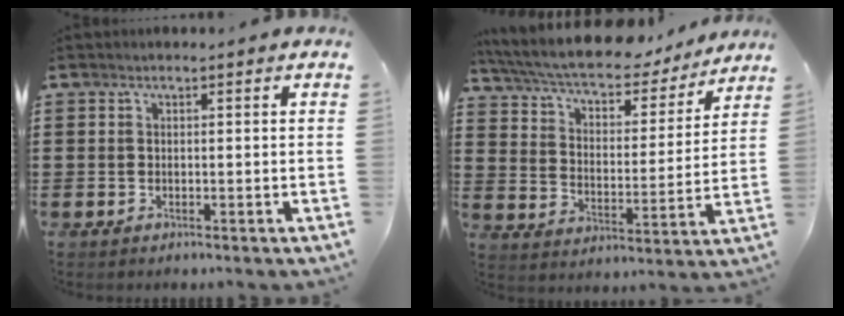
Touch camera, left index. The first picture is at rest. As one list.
[{"total": 7.0, "force": [6.3, 1.1, 2.9], "torque": [-0.083, -0.039, 0.105]}]